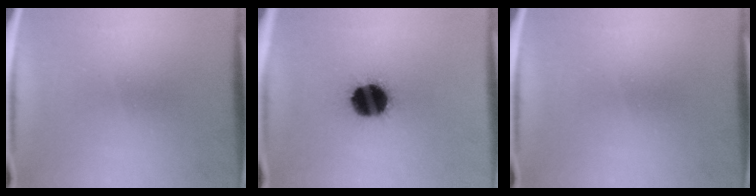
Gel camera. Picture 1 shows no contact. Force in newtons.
{"total": 16.1}
{"total": 0.0}